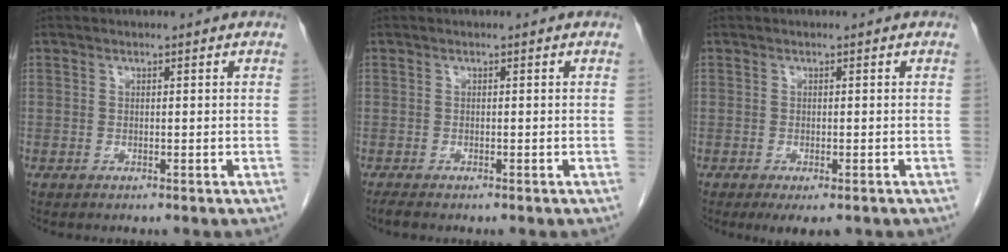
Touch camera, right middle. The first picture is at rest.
{"total": 1.1, "force": [-1.0, 0.1, 0.5], "torque": [-0.019, -0.005, -0.018]}
{"total": 3.7, "force": [-2.5, 1.2, 2.4], "torque": [-0.034, -0.010, -0.032]}